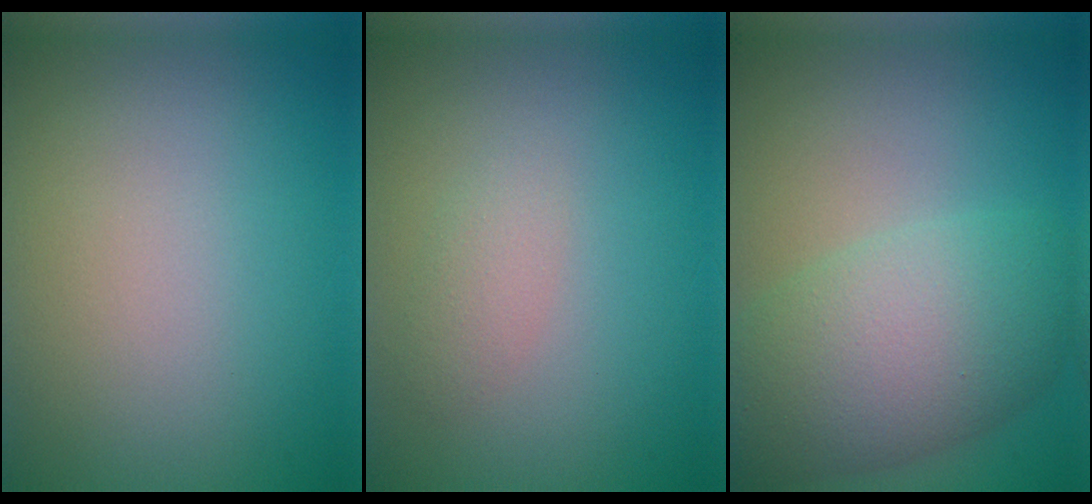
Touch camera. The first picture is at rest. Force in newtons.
{"total": 1.3, "press": 1.3, "slide": 0.0}
{"total": 7.8, "press": 7.8, "slide": 0.1}